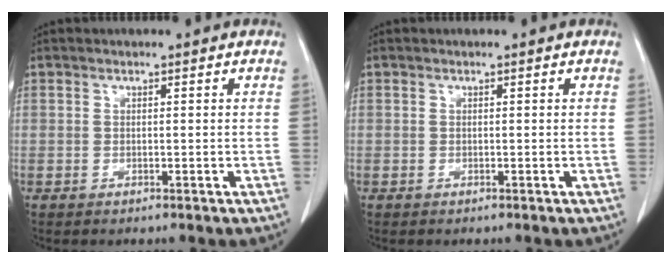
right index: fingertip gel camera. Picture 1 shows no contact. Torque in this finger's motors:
{"motor_torque": [-0.02, 0.03, -0.02, 0.01]}